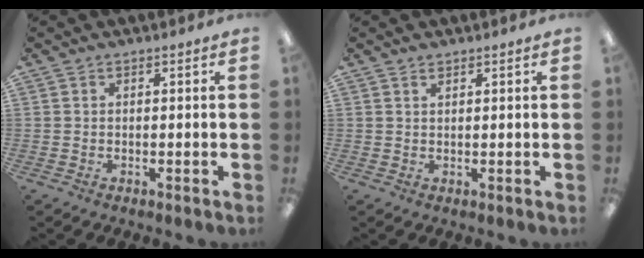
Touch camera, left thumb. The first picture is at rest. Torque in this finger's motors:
{"motor_torque": [-0.43, -0.33, 0.08, 0.04, -0.01]}